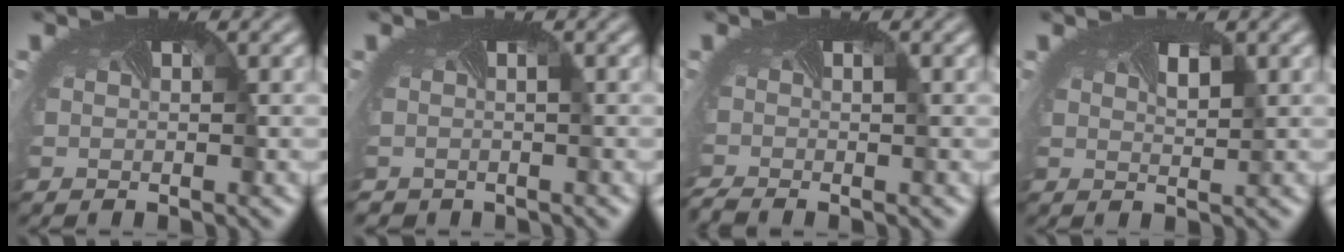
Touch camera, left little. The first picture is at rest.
{"total": 1.1, "force": [-0.8, 0.6, 0.4], "torque": [0.006, -0.010, -0.010]}
{"total": 2.5, "force": [-1.8, 0.4, 1.6], "torque": [-0.026, -0.015, -0.033]}
{"total": 1.2, "force": [0.6, 0.3, 0.9], "torque": [-0.011, 0.001, 0.011]}